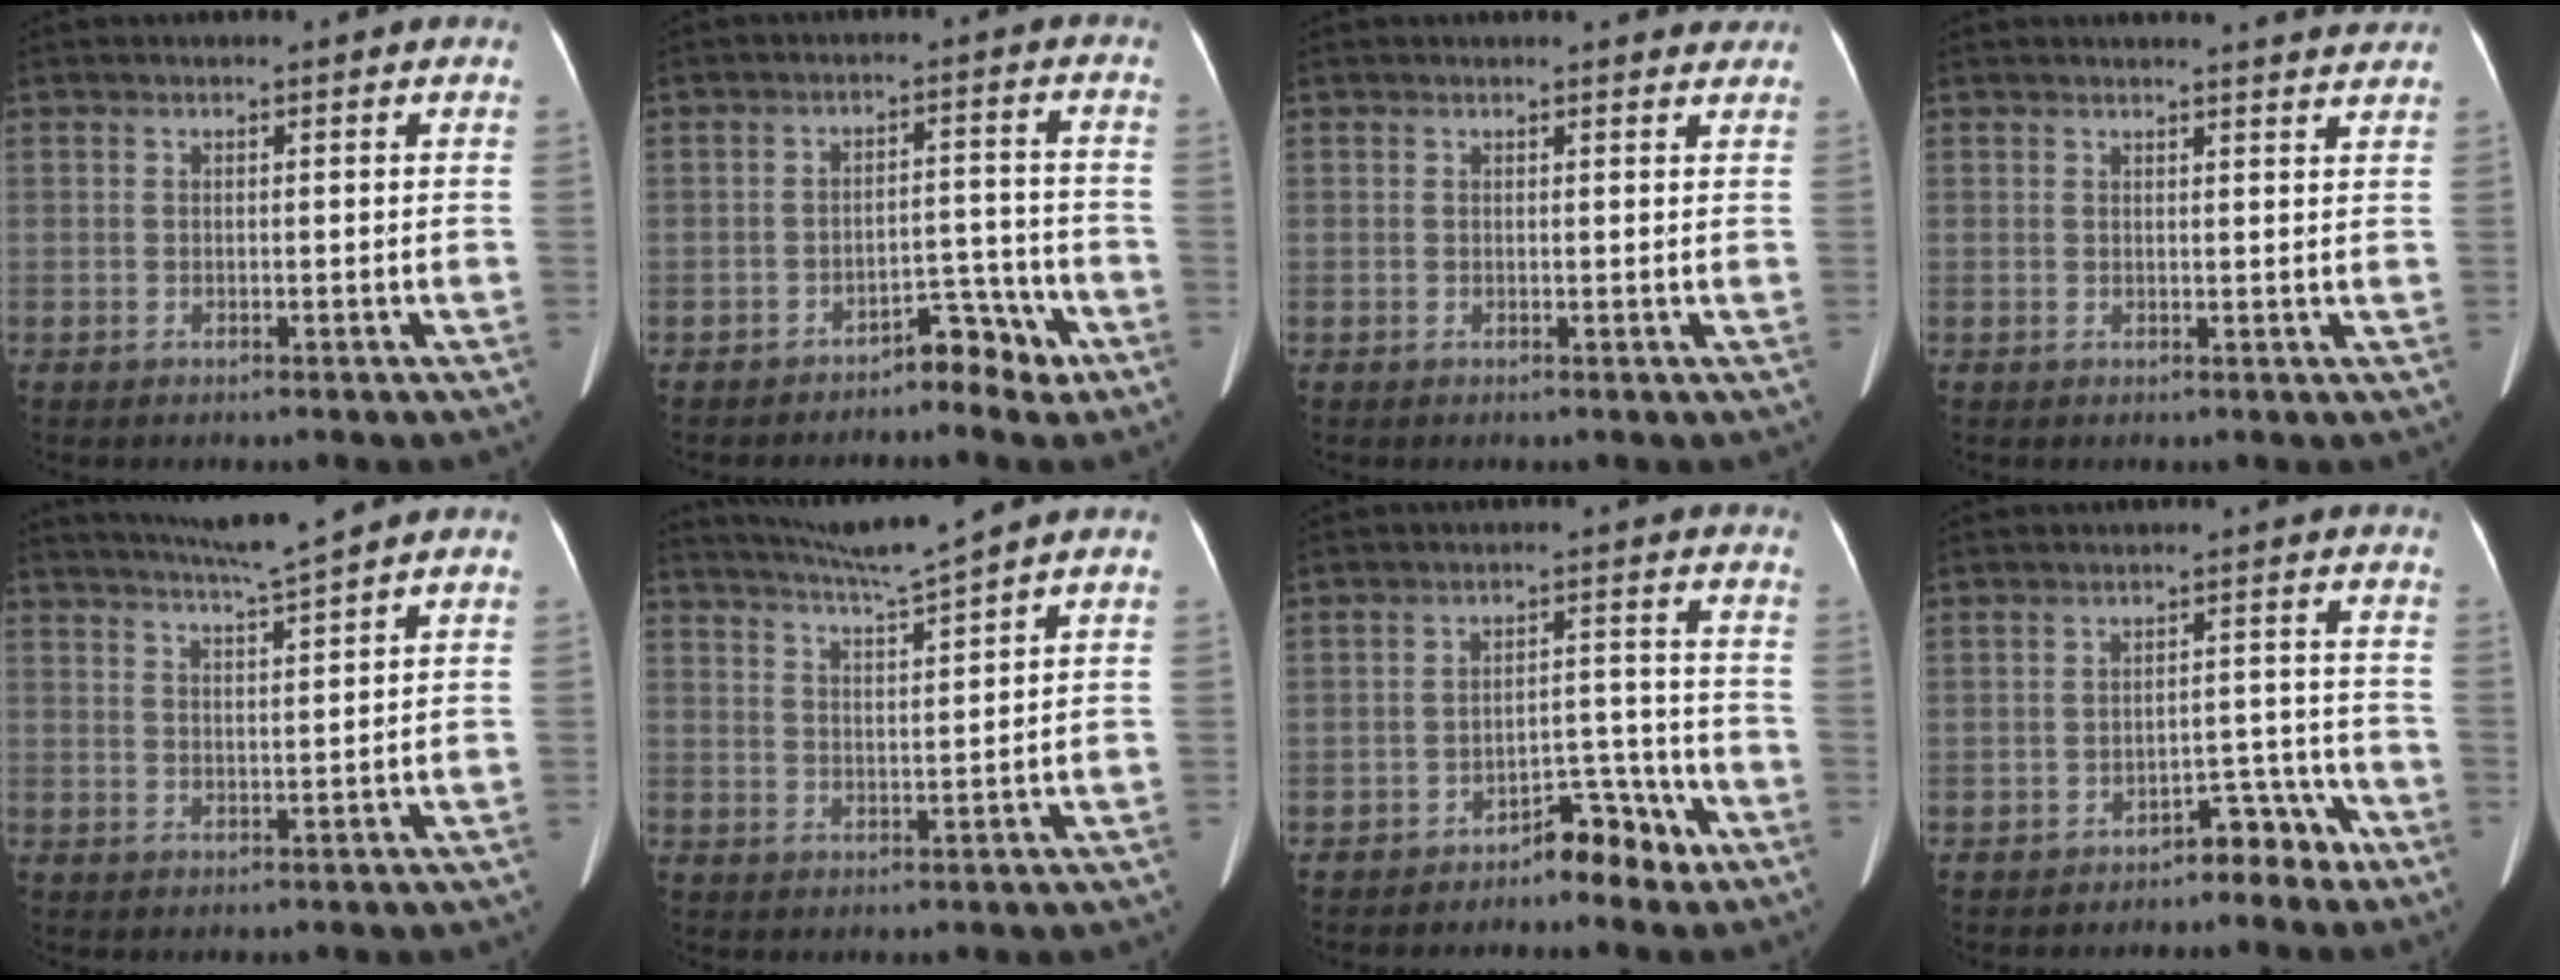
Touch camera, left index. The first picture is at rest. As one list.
[{"total": 5.1, "force": [-3.9, 2.2, 2.5], "torque": [-0.029, 0.021, -0.056]}, {"total": 1.8, "force": [1.7, 0.4, 0.1], "torque": [-0.006, -0.003, 0.008]}, {"total": 4.4, "force": [4.2, -0.4, 1.0], "torque": [-0.015, -0.008, 0.036]}, {"total": 5.9, "force": [5.2, -1.8, 2.1], "torque": [-0.041, -0.009, 0.092]}, {"total": 6.4, "force": [5.7, -2.2, 2.0], "torque": [-0.042, -0.011, 0.111]}, {"total": 5.9, "force": [-4.5, 2.4, 3.0], "torque": [-0.039, 0.027, -0.066]}, {"total": 4.8, "force": [-4.0, 2.1, 1.7], "torque": [-0.017, 0.024, -0.053]}]